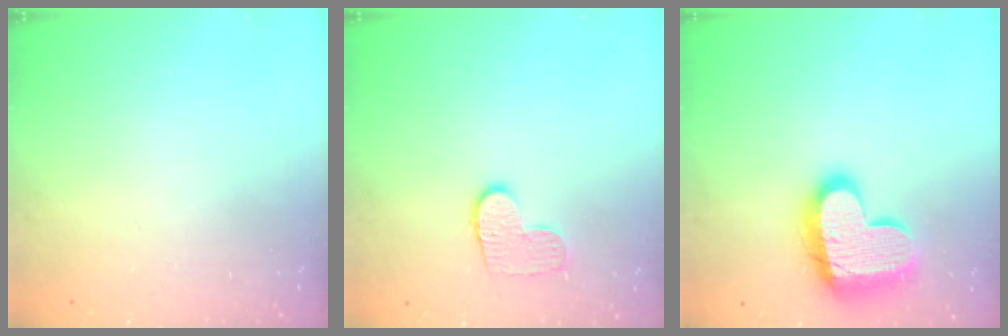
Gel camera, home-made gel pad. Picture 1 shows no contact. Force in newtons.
{"total": 8.0, "press": 8.0, "slide": 0.4}
{"total": 18.4, "press": 18.3, "slide": 1.7}